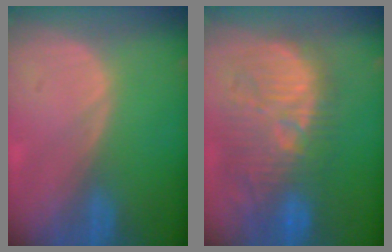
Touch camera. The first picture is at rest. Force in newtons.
{"total": 12.3, "press": 11.7, "slide": 3.8}